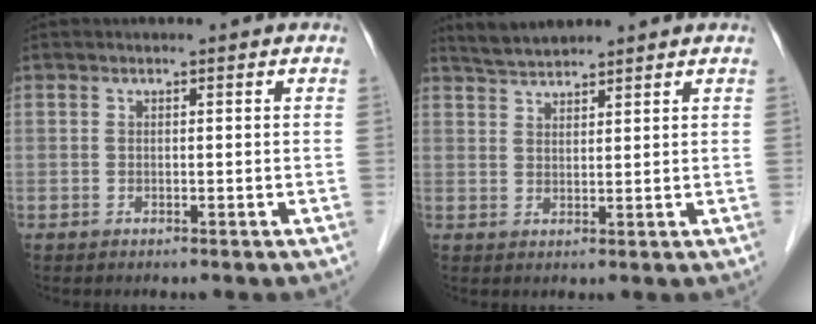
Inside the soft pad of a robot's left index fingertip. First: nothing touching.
{"total": 4.0, "force": [3.9, 0.3, 0.9], "torque": [-0.024, 0.020, 0.078]}